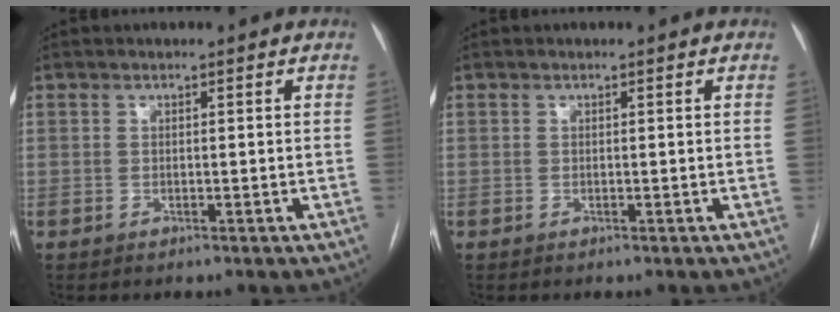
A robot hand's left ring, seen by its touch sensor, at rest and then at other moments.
{"total": 0.0}